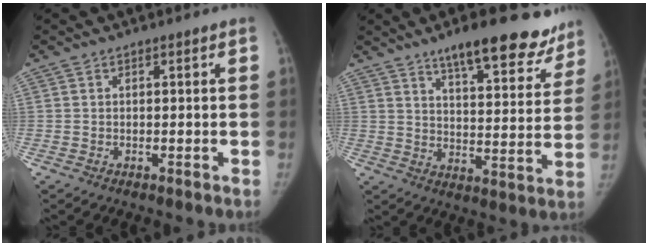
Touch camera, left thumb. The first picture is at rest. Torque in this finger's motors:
{"motor_torque": [0.27, 0.01, 0.97, -0.79, 0.11]}